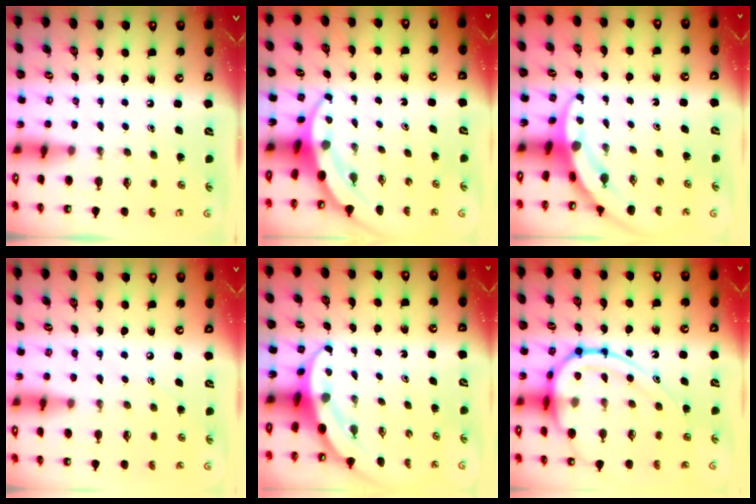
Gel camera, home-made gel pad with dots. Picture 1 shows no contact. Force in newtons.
{"total": 4.8, "press": 4.7, "slide": 0.2}
{"total": 3.6, "press": 3.5, "slide": 0.4}
{"total": 5.0, "press": 4.9, "slide": 0.6}
{"total": 3.5, "press": 3.5, "slide": 0.3}
{"total": 18.9, "press": 18.8, "slide": 1.8}